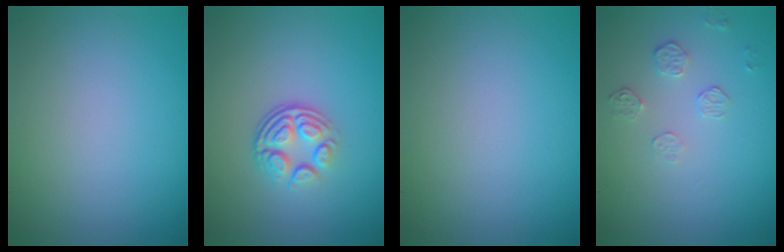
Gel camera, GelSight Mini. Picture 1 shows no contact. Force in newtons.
{"total": 3.9, "press": 2.7, "slide": 2.8}
{"total": 0.0}
{"total": 1.5, "press": 0.8, "slide": 1.3}